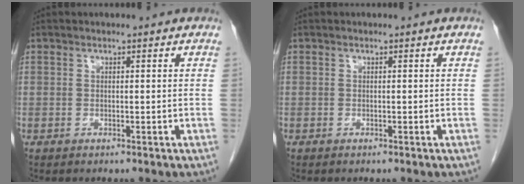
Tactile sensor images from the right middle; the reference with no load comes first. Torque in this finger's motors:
{"motor_torque": [0.57, -0.37, -0.10, -0.06]}